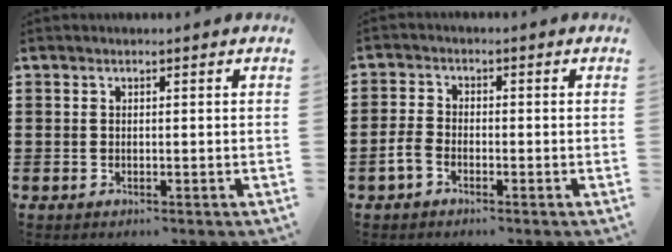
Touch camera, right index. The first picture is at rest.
{"total": 2.9, "force": [-1.6, 1.7, 1.7], "torque": [-0.053, -0.004, -0.036]}